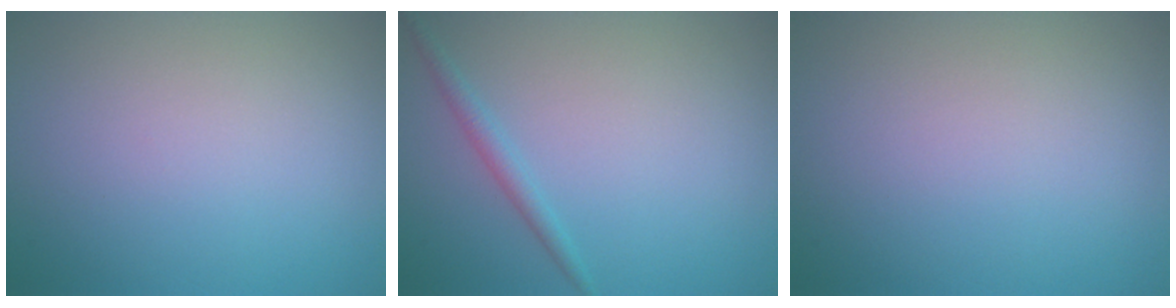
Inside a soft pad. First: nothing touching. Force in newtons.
{"total": 1.4, "press": 1.4, "slide": 0.0}
{"total": 0.0}